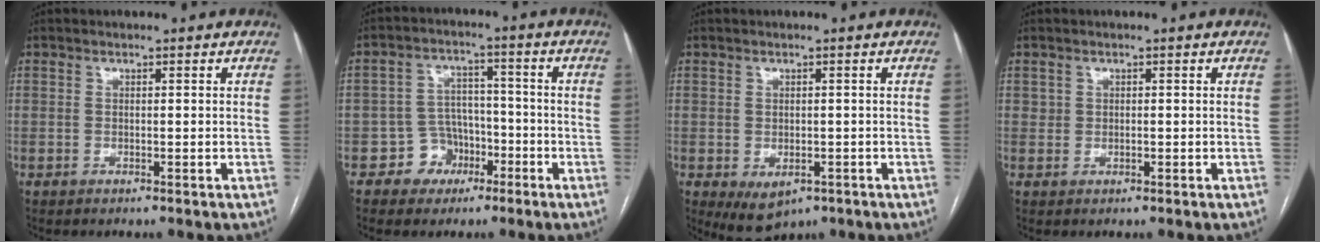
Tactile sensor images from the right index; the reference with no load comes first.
{"total": 6.2, "force": [-3.1, 5.2, 1.3], "torque": [-0.015, 0.020, -0.045]}
{"total": 5.3, "force": [-2.5, 3.4, 3.2], "torque": [-0.051, -0.008, -0.027]}
{"total": 0.8, "force": [0.2, 0.8, 0.1], "torque": [-0.008, 0.008, 0.006]}